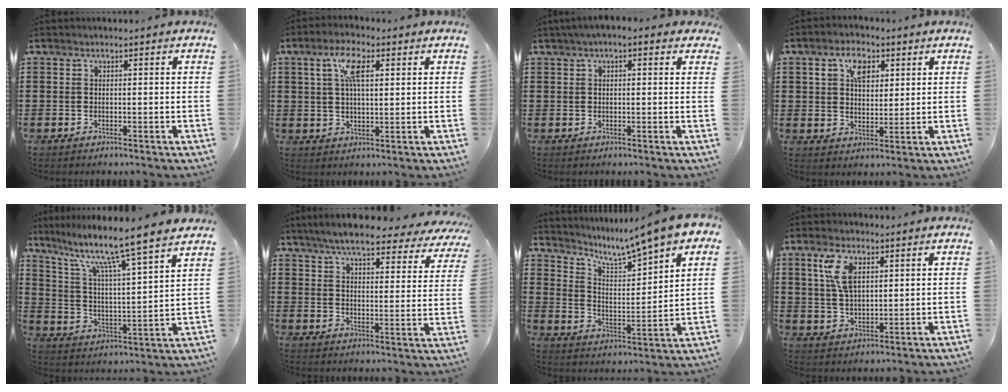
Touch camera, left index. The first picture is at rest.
{"total": 6.3, "force": [2.7, 2.5, 5.0], "torque": [-0.111, 0.011, 0.046]}
{"total": 2.0, "force": [0.9, 0.8, 1.6], "torque": [-0.033, 0.007, 0.014]}
{"total": 6.0, "force": [2.8, 3.7, 3.8], "torque": [-0.072, 0.011, 0.045]}
{"total": 9.9, "force": [8.1, -0.3, 5.7], "torque": [-0.133, -0.060, 0.127]}
{"total": 7.1, "force": [6.3, 0.7, 3.1], "torque": [-0.079, -0.036, 0.107]}
{"total": 8.0, "force": [7.2, -0.4, 3.5], "torque": [-0.088, -0.046, 0.115]}
{"total": 6.6, "force": [2.8, 3.3, 5.1], "torque": [-0.104, 0.008, 0.046]}